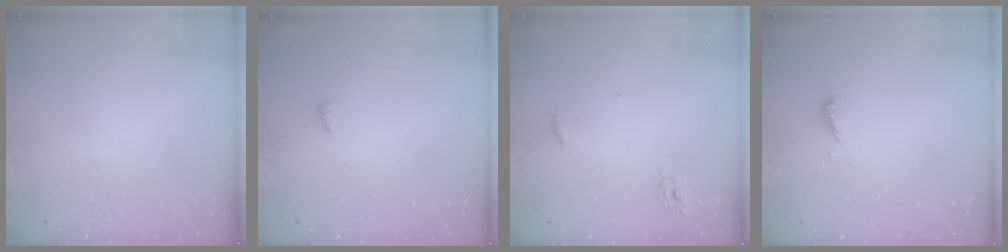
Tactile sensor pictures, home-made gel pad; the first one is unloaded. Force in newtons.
{"total": 2.8, "press": 2.8, "slide": 0.5}
{"total": 3.7, "press": 3.7, "slide": 0.2}
{"total": 2.5, "press": 2.5, "slide": 0.1}